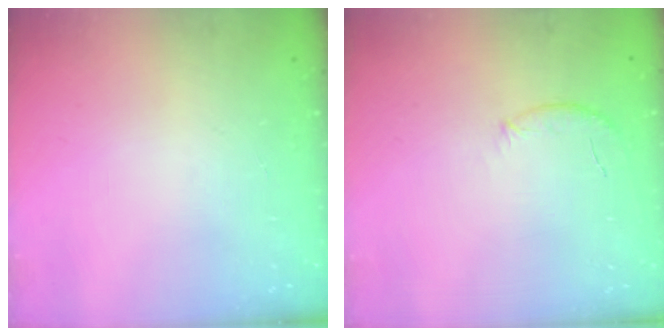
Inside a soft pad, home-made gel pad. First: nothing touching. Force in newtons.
{"total": 6.9, "press": 6.7, "slide": 1.8}